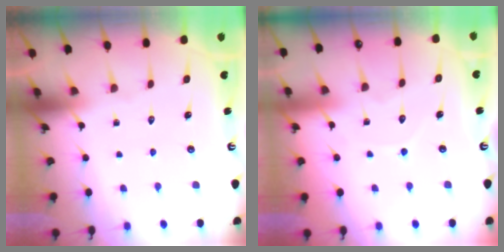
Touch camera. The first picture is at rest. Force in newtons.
{"total": 4.0, "press": 4.0, "slide": 0.4}